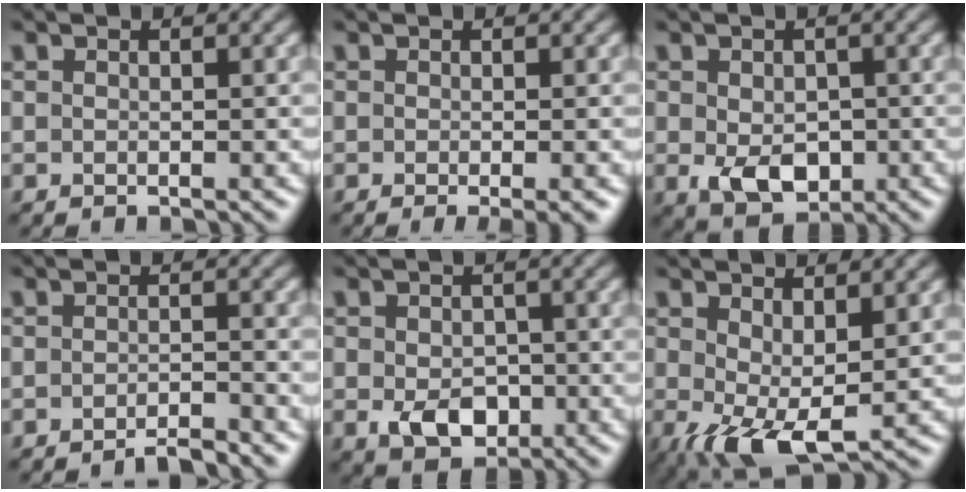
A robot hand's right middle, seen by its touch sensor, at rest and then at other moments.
{"total": 1.7, "force": [-0.4, 0.3, 1.6], "torque": [-0.019, -0.003, -0.006]}
{"total": 4.5, "force": [-1.0, 3.1, 3.1], "torque": [-0.059, -0.010, -0.011]}
{"total": 2.1, "force": [-1.8, 0.3, 1.2], "torque": [-0.008, 0.001, -0.037]}
{"total": 4.2, "force": [-1.2, 3.0, 2.7], "torque": [-0.050, -0.009, -0.020]}
{"total": 6.1, "force": [-1.0, 3.2, 5.2], "torque": [-0.113, -0.011, -0.011]}